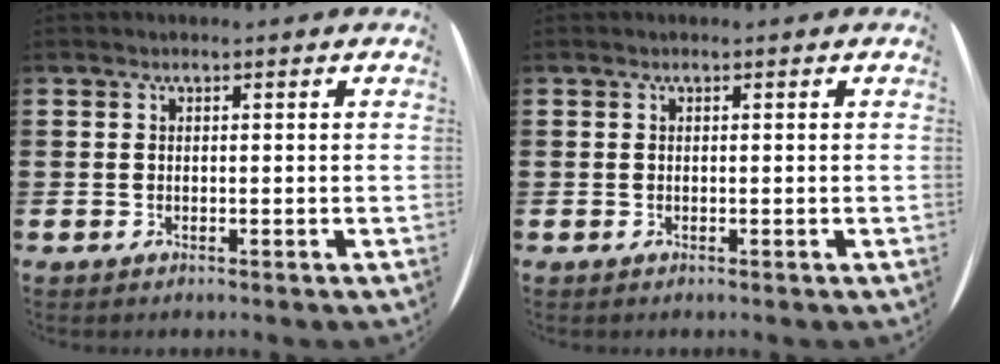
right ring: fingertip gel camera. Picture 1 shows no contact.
{"total": 0.0}